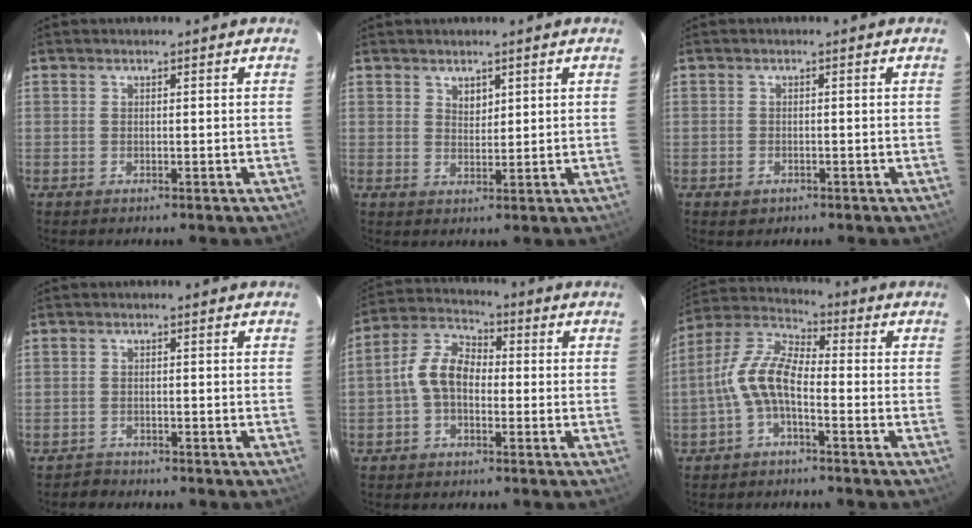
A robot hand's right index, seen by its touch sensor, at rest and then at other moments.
{"total": 2.2, "force": [1.5, 1.4, 0.9], "torque": [-0.011, 0.002, 0.027]}
{"total": 1.8, "force": [-1.0, 1.5, 0.6], "torque": [-0.012, -0.002, -0.012]}
{"total": 1.6, "force": [-1.4, 0.6, -0.4], "torque": [0.002, 0.005, -0.026]}
{"total": 7.7, "force": [-1.3, 5.0, 5.7], "torque": [-0.120, 0.024, -0.028]}
{"total": 8.8, "force": [-2.8, 3.6, 7.6], "torque": [-0.166, 0.018, -0.060]}